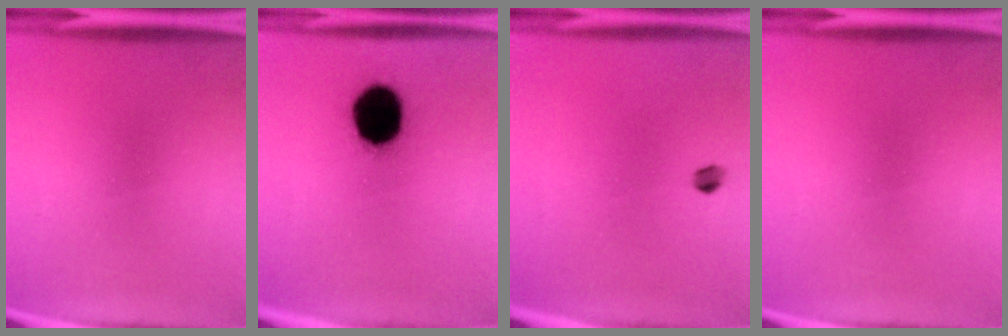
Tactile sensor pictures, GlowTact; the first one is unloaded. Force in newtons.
{"total": 15.2}
{"total": 1.7}
{"total": 0.0}